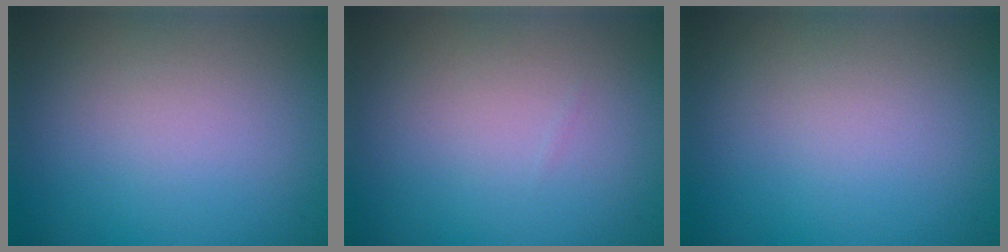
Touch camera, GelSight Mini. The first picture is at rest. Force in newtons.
{"total": 0.0}
{"total": 0.0}